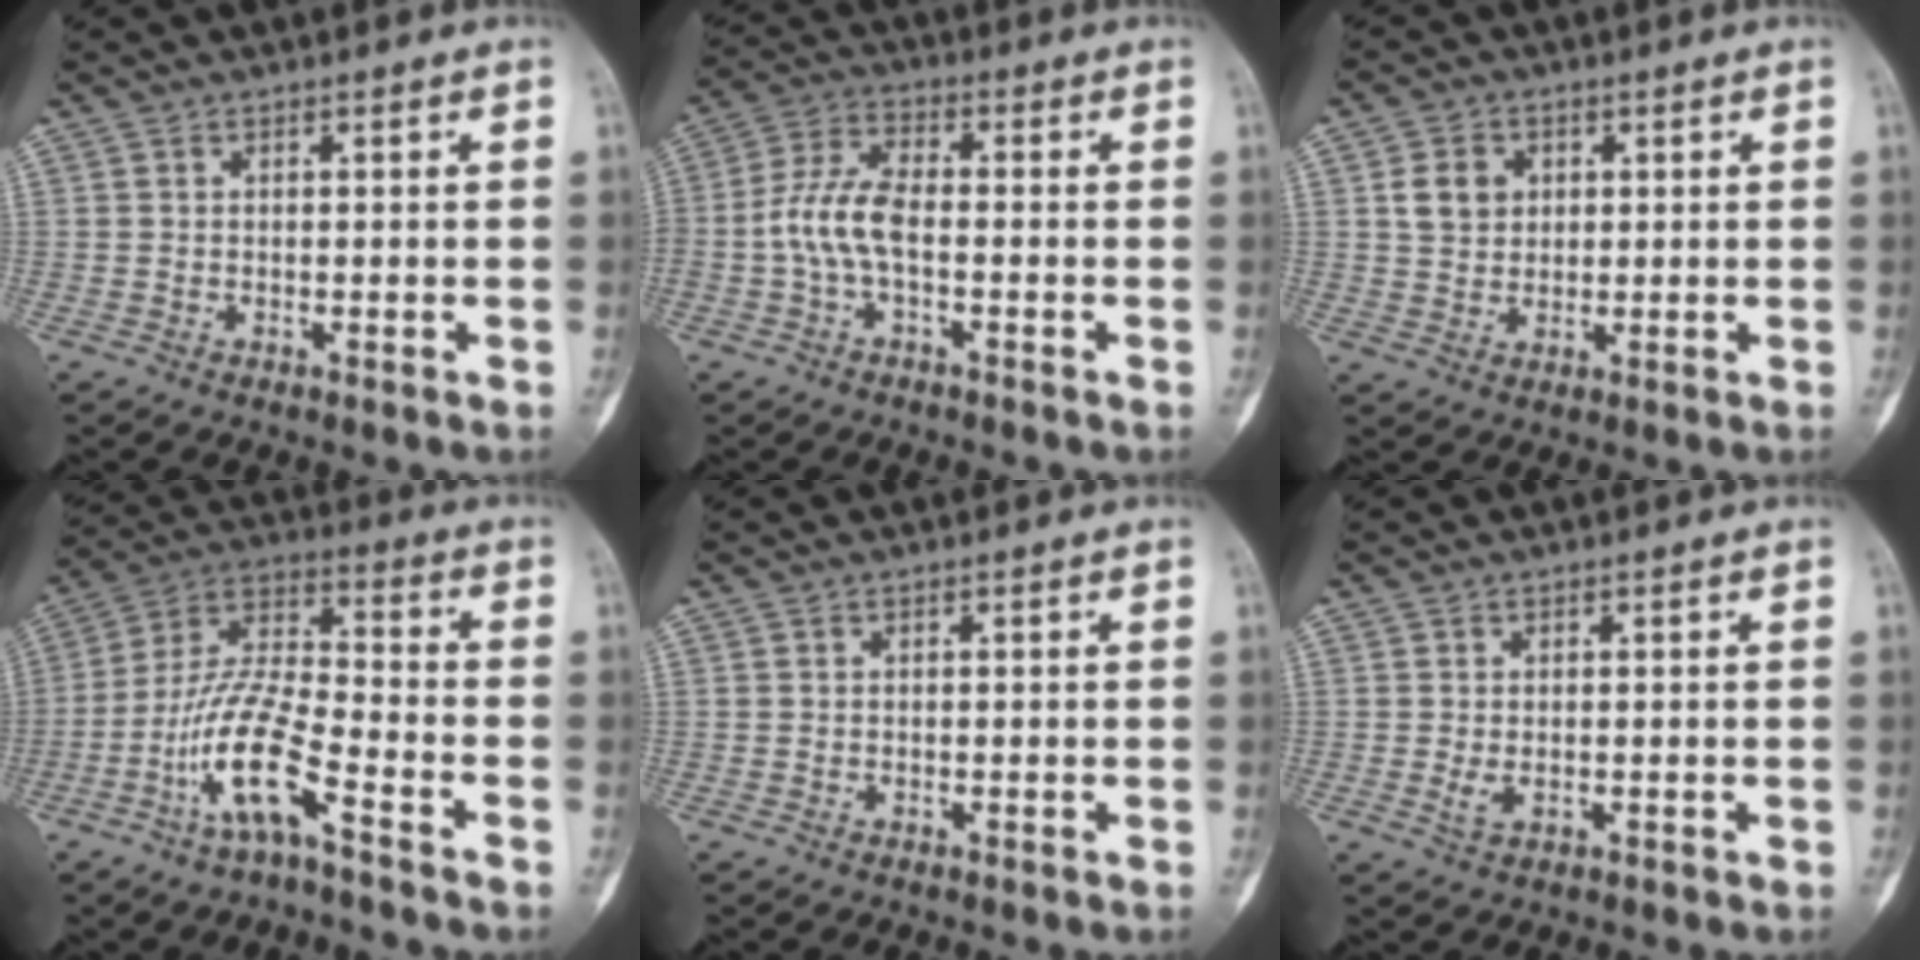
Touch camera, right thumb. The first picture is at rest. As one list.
[{"total": 7.9, "force": [-1.6, 3.8, 6.7], "torque": [-0.150, 0.028, -0.037]}, {"total": 5.6, "force": [1.5, 4.7, 2.6], "torque": [-0.025, -0.005, 0.026]}, {"total": 12.5, "force": [-6.6, 2.8, 10.2], "torque": [-0.216, 0.052, -0.134]}, {"total": 0.0}, {"total": 1.5, "force": [-0.1, 0.9, 1.2], "torque": [-0.027, -0.005, 0.001]}]